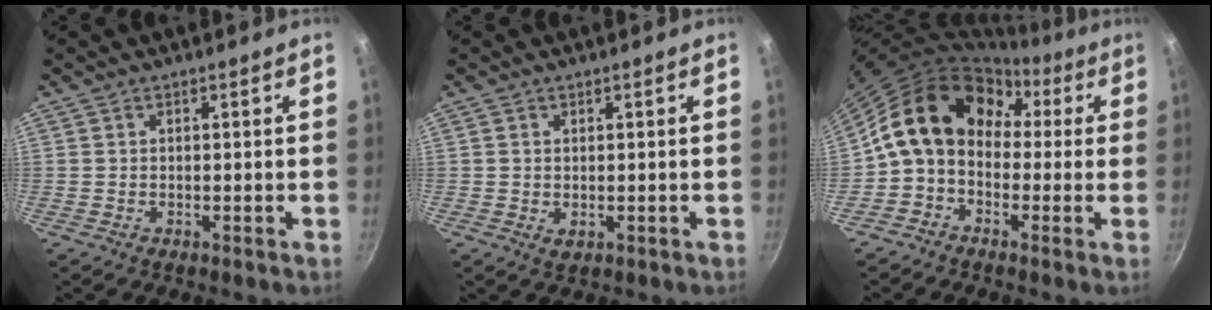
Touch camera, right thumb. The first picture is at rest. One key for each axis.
{"total": 1.3, "fx": 0.2, "fy": 0.9, "fz": 0.9, "tx": -0.014, "ty": -0.002, "tz": 0.003}
{"total": 14.6, "fx": 1.6, "fy": 11.1, "fz": 9.4, "tx": -0.127, "ty": 0.044, "tz": 0.003}